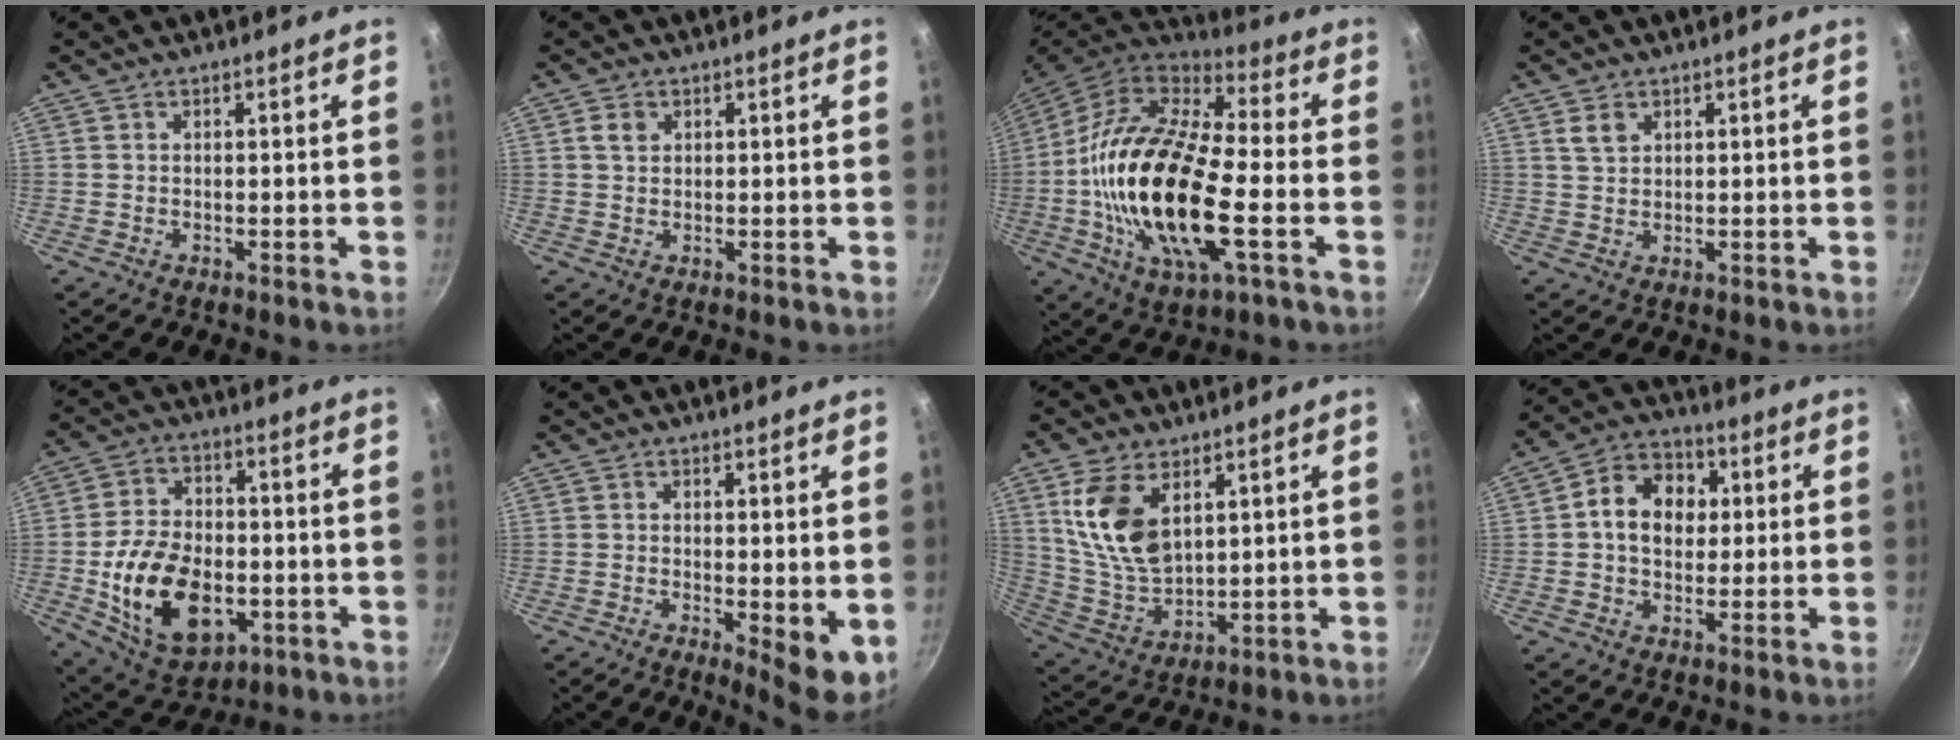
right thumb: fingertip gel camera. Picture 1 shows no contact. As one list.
[{"total": 2.4, "force": [0.9, 1.8, 1.3], "torque": [-0.017, 0.001, 0.018]}, {"total": 25.4, "force": [-3.8, 10.1, 23.0], "torque": [-0.440, 0.015, -0.082]}, {"total": 2.9, "force": [1.5, 2.0, 1.6], "torque": [-0.022, -0.003, 0.031]}, {"total": 18.7, "force": [-4.1, 12.0, 13.7], "torque": [-0.226, 0.015, -0.054]}, {"total": 6.5, "force": [-0.6, 1.9, 6.2], "torque": [-0.077, -0.016, -0.006]}, {"total": 13.5, "force": [5.1, 7.8, 9.7], "torque": [-0.174, -0.033, 0.113]}, {"total": 11.3, "force": [1.6, 8.7, 7.0], "torque": [-0.083, 0.014, 0.010]}]